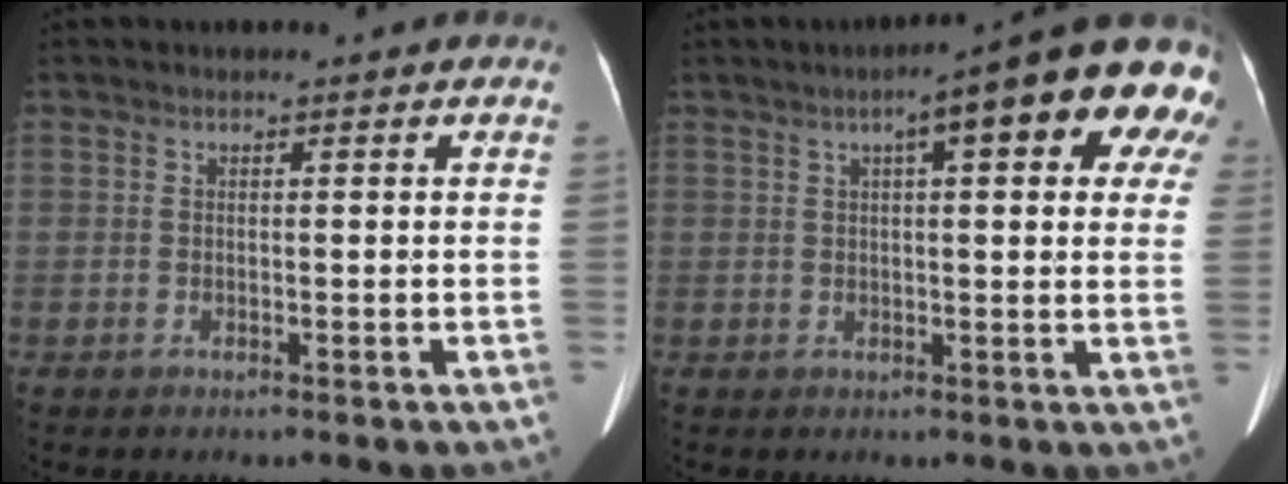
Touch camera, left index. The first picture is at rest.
{"total": 15.6, "force": [8.4, 2.9, 12.9], "torque": [-0.165, 0.025, 0.094]}